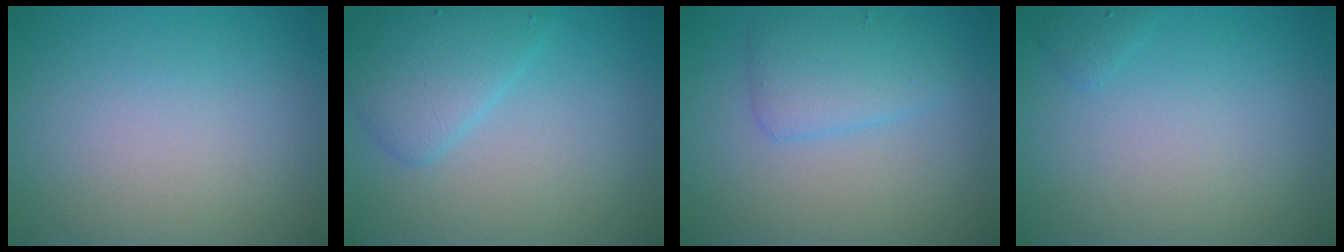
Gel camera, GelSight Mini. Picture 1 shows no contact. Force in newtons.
{"total": 3.3, "press": 3.3, "slide": 0.1}
{"total": 3.1, "press": 3.1, "slide": 0.1}
{"total": 0.6, "press": 0.6, "slide": 0.1}